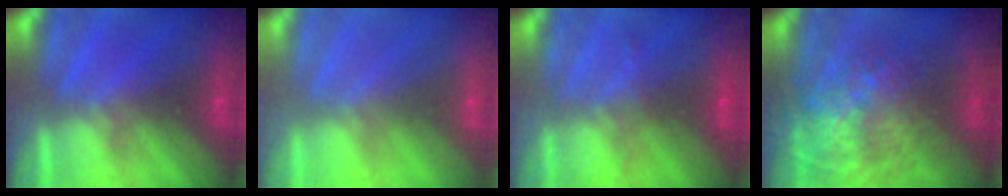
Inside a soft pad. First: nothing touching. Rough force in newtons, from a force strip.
{"total": 3.4}
{"total": 2.3}
{"total": 11.8}